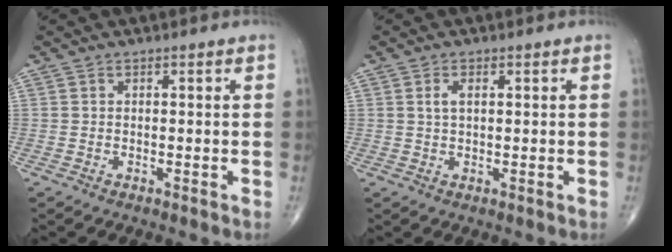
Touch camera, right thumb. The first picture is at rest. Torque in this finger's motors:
{"motor_torque": [-0.13, -0.11, 0.31, -0.02, 0.03]}